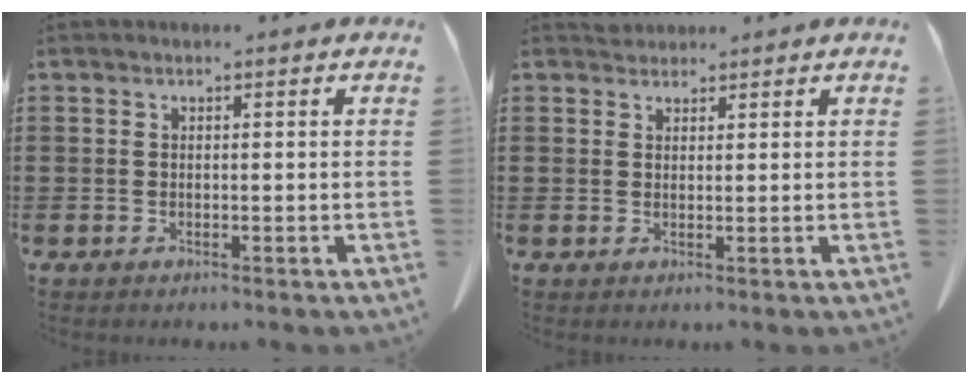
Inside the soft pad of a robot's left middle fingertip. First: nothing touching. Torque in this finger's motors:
{"motor_torque": [0.55, 0.54, 0.01, 0.00]}